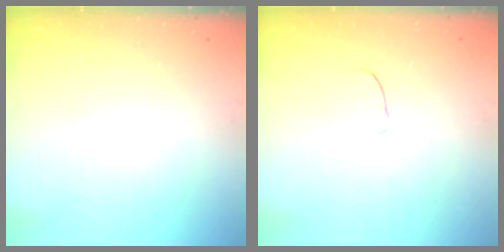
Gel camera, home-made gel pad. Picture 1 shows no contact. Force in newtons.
{"total": 3.7, "press": 3.7, "slide": 0.3}